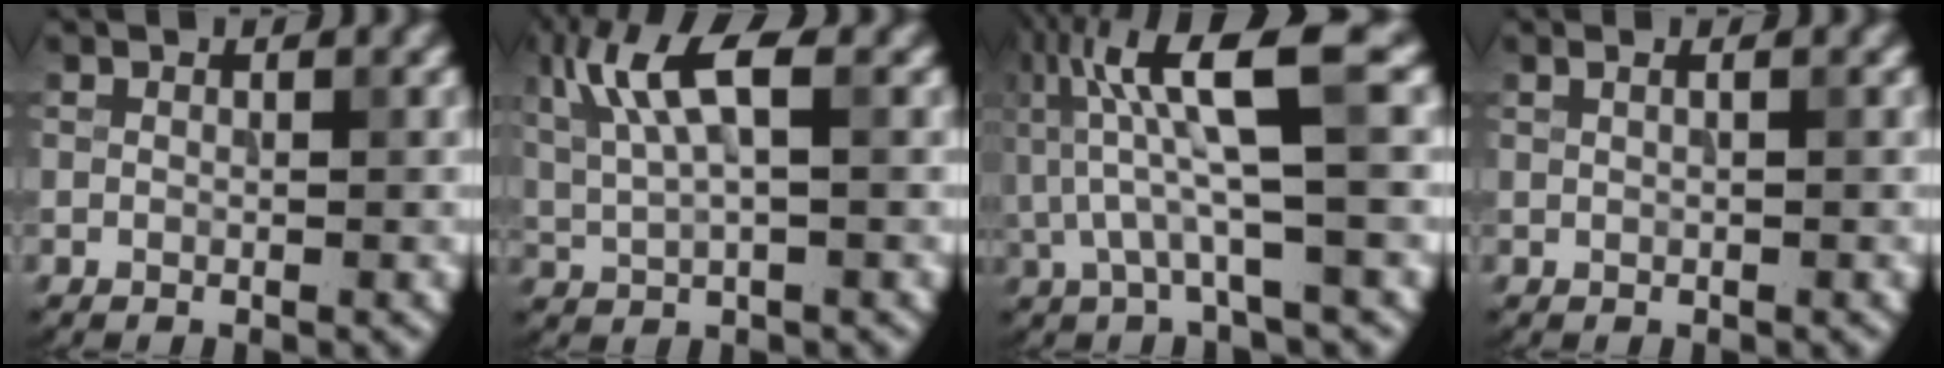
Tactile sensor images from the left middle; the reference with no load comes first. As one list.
[{"total": 6.0, "force": [2.0, 1.7, 5.4], "torque": [-0.123, 0.008, 0.044]}, {"total": 7.8, "force": [1.1, 1.3, 7.6], "torque": [-0.145, 0.010, 0.022]}, {"total": 2.1, "force": [0.9, 1.1, 1.5], "torque": [-0.004, 0.007, -0.009]}]